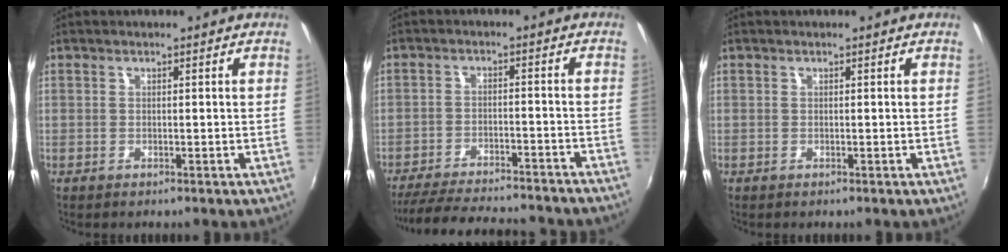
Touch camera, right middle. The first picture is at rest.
{"total": 21.5, "force": [-19.1, 4.0, 9.1], "torque": [-0.177, -0.020, -0.263]}
{"total": 0.0}